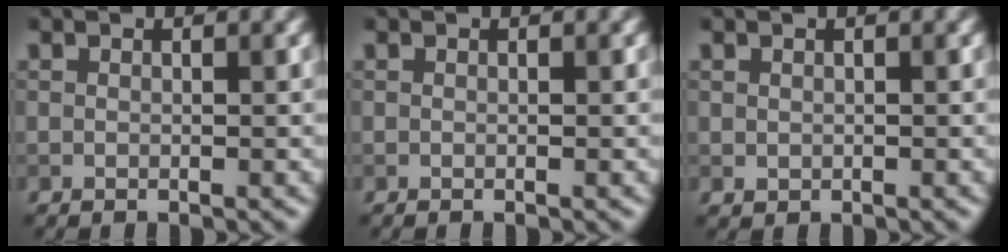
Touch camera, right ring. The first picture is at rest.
{"total": 0.0}
{"total": 0.5, "force": [0.1, 0.5, 0.1], "torque": [0.003, -0.003, 0.003]}